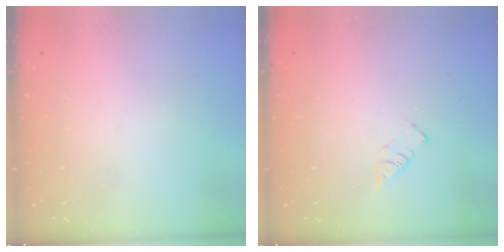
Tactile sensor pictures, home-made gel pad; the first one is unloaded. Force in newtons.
{"total": 3.0, "press": 3.0, "slide": 0.4}